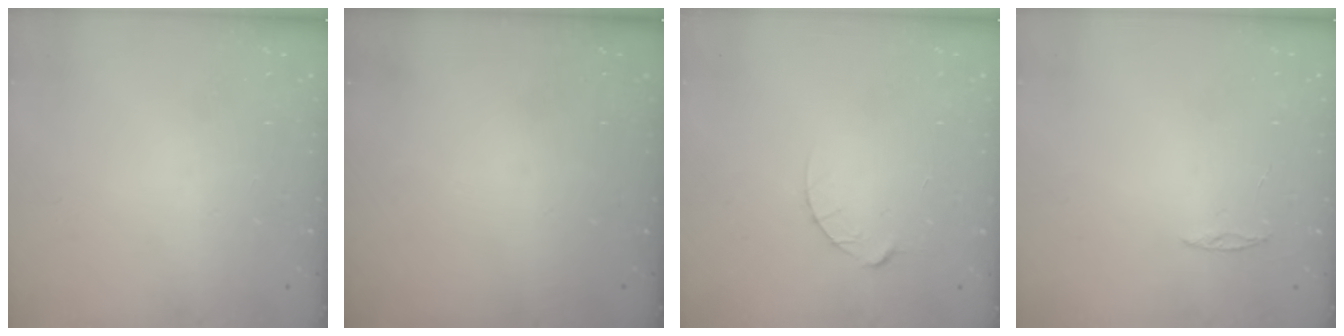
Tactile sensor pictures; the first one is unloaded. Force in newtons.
{"total": 0.0}
{"total": 4.7, "press": 4.7, "slide": 0.6}
{"total": 2.0, "press": 2.0, "slide": 0.2}